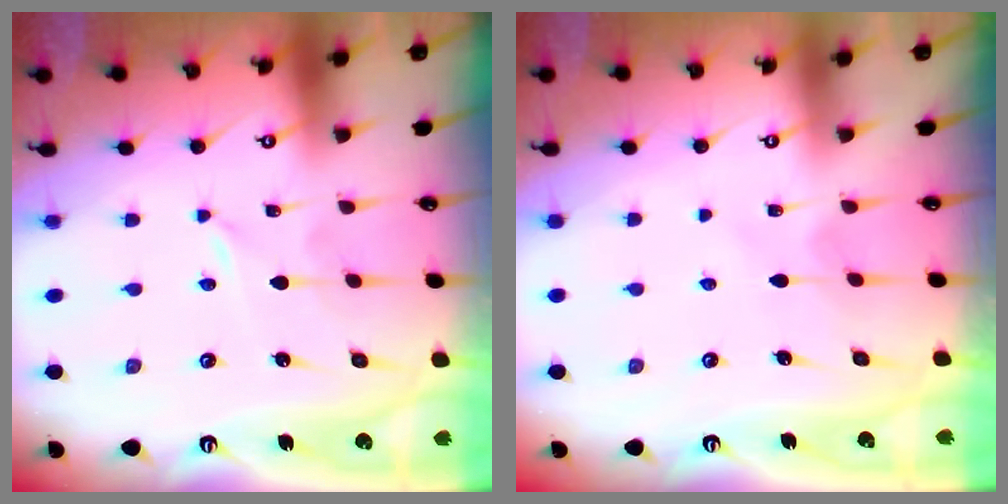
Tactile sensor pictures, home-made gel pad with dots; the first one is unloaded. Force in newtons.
{"total": 4.1, "press": 4.0, "slide": 0.5}